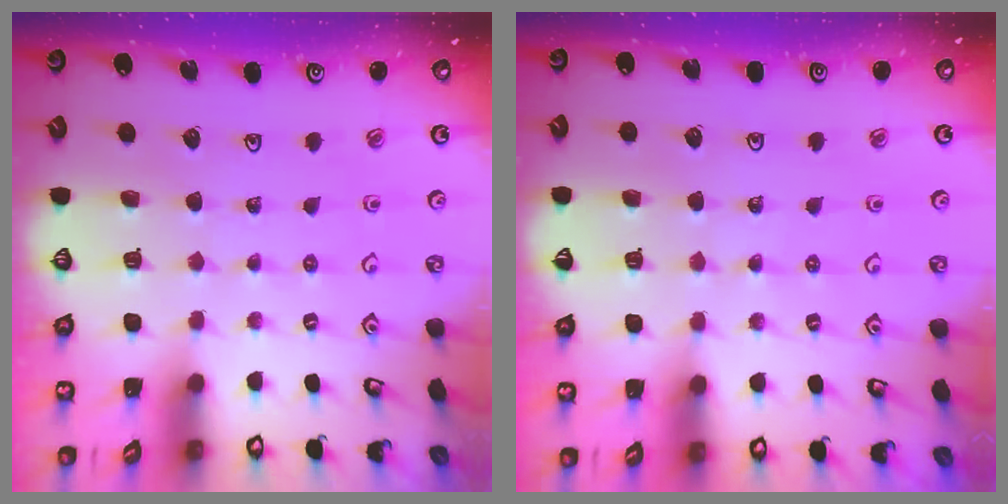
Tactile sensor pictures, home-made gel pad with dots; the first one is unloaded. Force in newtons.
{"total": 3.0, "press": 2.9, "slide": 0.6}